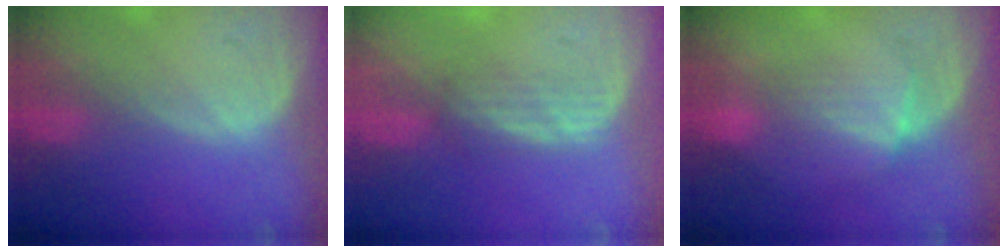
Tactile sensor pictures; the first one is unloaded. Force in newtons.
{"total": 2.4, "press": 2.3, "slide": 0.6}
{"total": 4.2, "press": 4.0, "slide": 1.1}